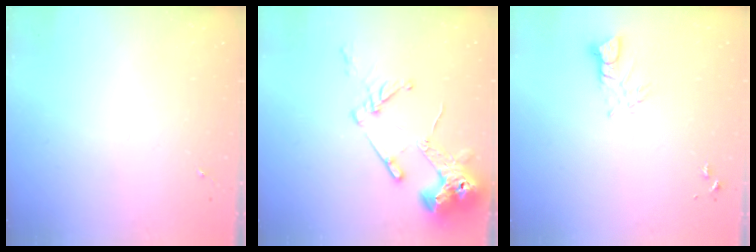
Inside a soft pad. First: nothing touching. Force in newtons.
{"total": 14.1, "press": 13.9, "slide": 2.0}
{"total": 3.7, "press": 3.7, "slide": 0.4}